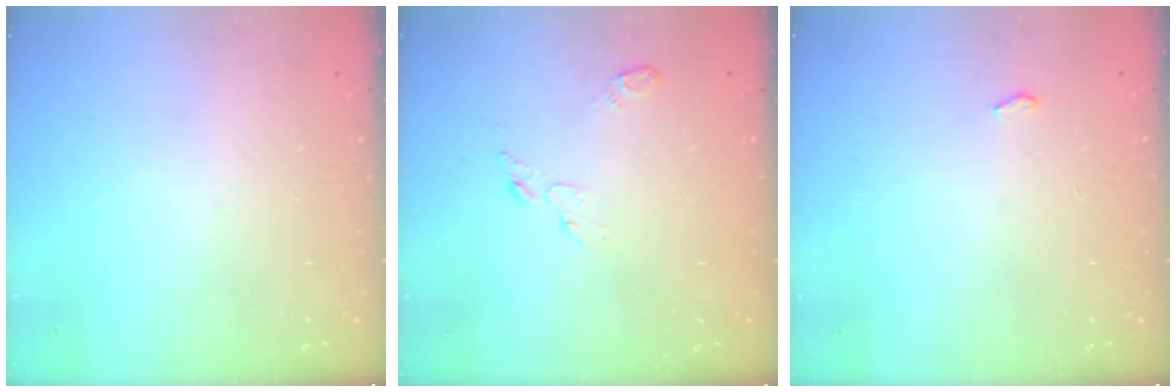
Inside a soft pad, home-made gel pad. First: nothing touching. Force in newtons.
{"total": 3.7, "press": 3.7, "slide": 0.3}
{"total": 2.6, "press": 2.2, "slide": 1.3}